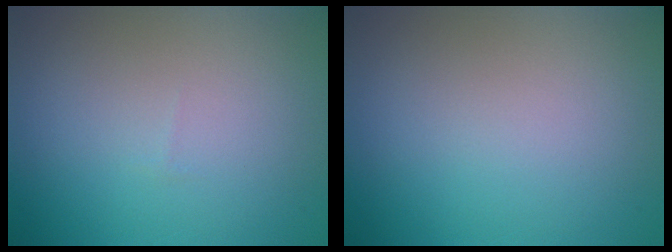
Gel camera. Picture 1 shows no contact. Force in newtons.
{"total": 0.0}